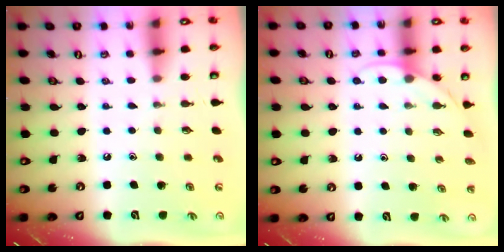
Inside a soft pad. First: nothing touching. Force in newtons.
{"total": 4.9, "press": 4.9, "slide": 0.3}